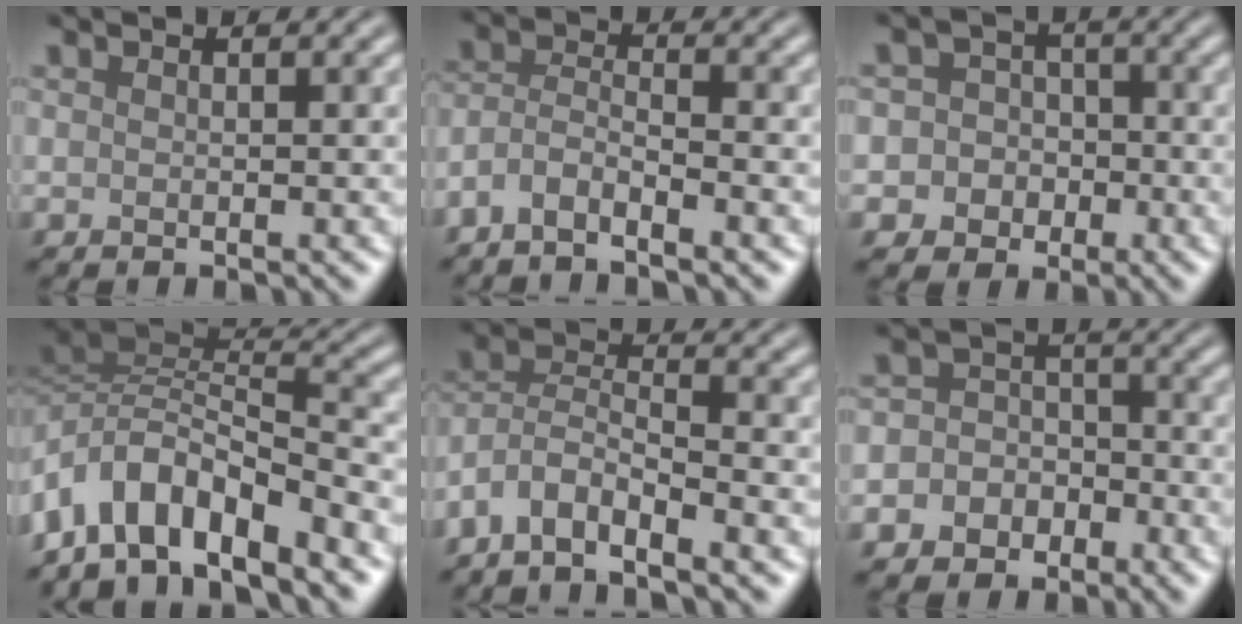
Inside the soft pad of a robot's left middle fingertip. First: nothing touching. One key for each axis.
{"total": 3.2, "fx": -2.4, "fy": 0.7, "fz": 2.0, "tx": -0.042, "ty": 0.001, "tz": -0.059}
{"total": 5.5, "fx": -1.5, "fy": 5.2, "fz": 0.9, "tx": 0.006, "ty": 0.013, "tz": -0.052}
{"total": 8.4, "fx": -4.5, "fy": 3.3, "fz": 6.3, "tx": -0.096, "ty": 0.009, "tz": -0.092}
{"total": 5.8, "fx": -4.4, "fy": 1.8, "fz": 3.3, "tx": -0.060, "ty": 0.001, "tz": -0.091}
{"total": 5.6, "fx": -2.7, "fy": 4.8, "fz": 1.2, "tx": 0.004, "ty": 0.006, "tz": -0.061}